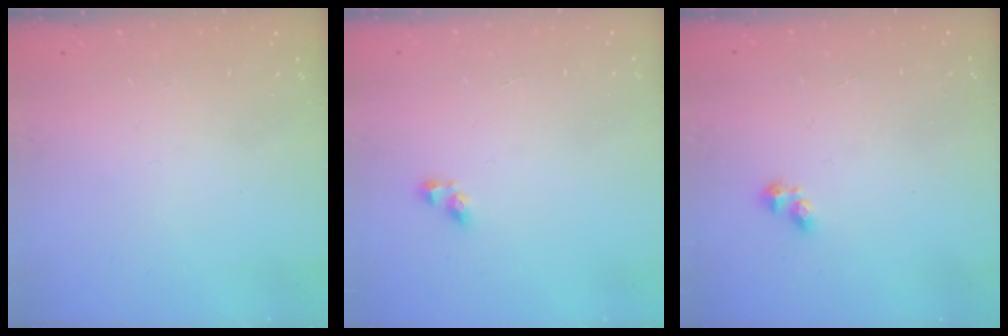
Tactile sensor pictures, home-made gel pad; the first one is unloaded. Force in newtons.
{"total": 4.4, "press": 4.4, "slide": 0.1}
{"total": 2.7, "press": 2.7, "slide": 0.4}